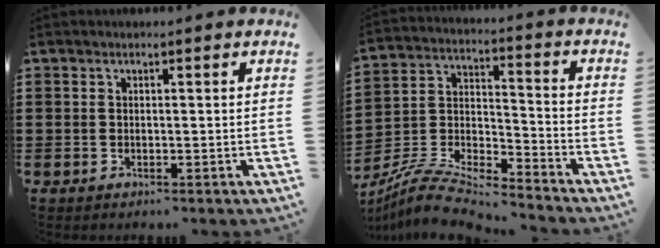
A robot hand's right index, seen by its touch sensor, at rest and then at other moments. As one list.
[{"total": 8.0, "force": [-7.6, 1.0, 2.5], "torque": [-0.062, -0.001, -0.155]}]